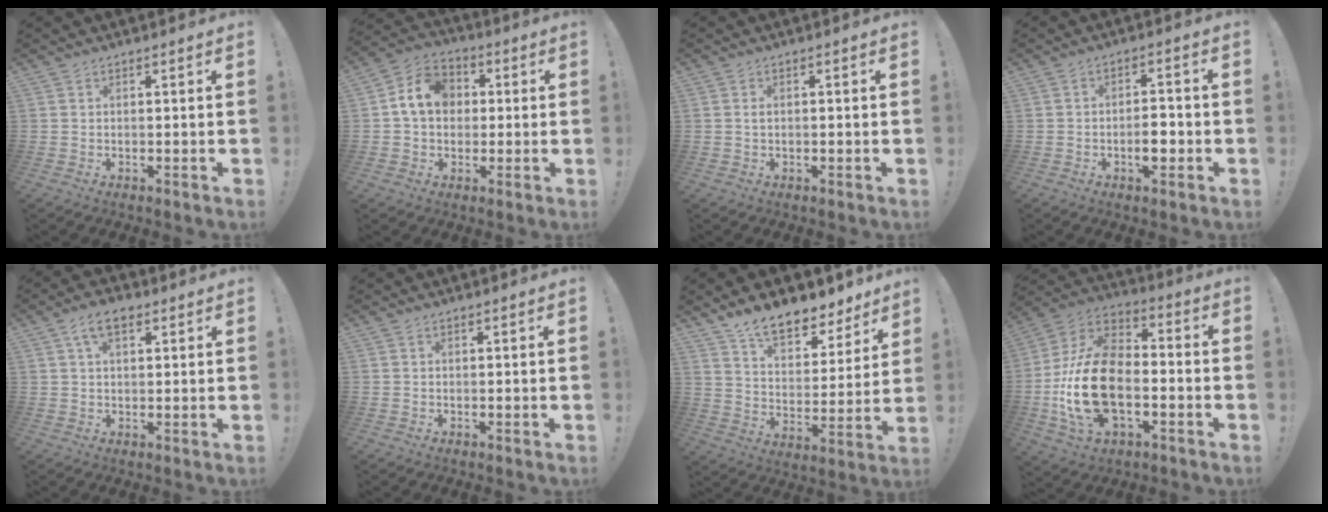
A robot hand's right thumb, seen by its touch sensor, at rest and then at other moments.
{"total": 11.4, "force": [2.3, 9.4, 6.2], "torque": [-0.101, 0.016, 0.050]}
{"total": 0.9, "force": [-0.3, 0.2, 0.9], "torque": [-0.019, 0.003, -0.005]}
{"total": 5.9, "force": [-2.1, 2.5, 4.9], "torque": [-0.071, 0.003, -0.039]}
{"total": 6.0, "force": [2.9, 3.1, 4.3], "torque": [-0.070, 0.001, 0.053]}
{"total": 0.0}
{"total": 12.3, "force": [10.4, 4.6, 4.7], "torque": [-0.080, -0.083, 0.188]}
{"total": 22.4, "force": [-5.4, 13.6, 17.0], "torque": [-0.334, 0.028, -0.080]}